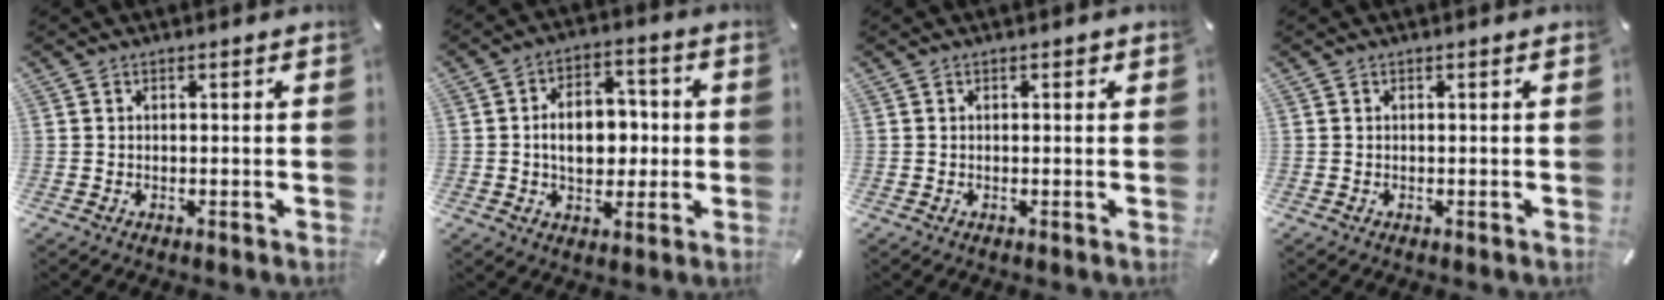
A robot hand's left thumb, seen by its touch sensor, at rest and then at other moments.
{"total": 11.1, "force": [-0.3, 7.8, 7.9], "torque": [-0.120, 0.004, -0.008]}
{"total": 0.8, "force": [0.1, 0.6, 0.5], "torque": [-0.009, 0.005, 0.000]}
{"total": 0.0}